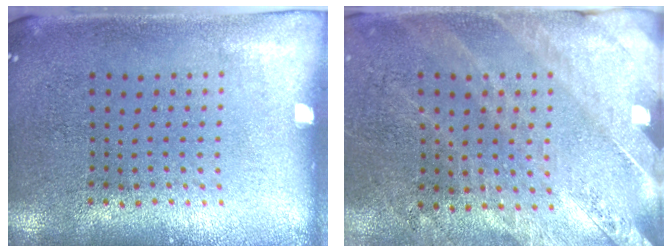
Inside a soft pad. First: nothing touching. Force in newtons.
{"total": 2.5, "press": 2.3, "slide": 0.8}